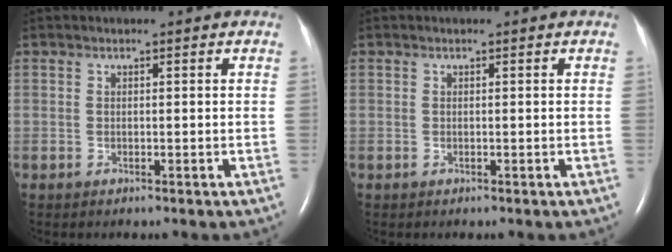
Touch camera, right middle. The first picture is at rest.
{"total": 0.0}